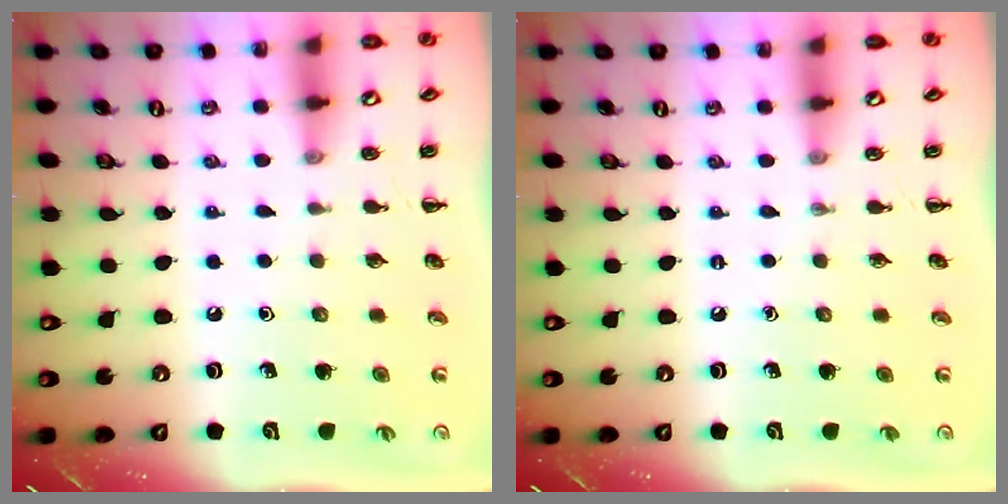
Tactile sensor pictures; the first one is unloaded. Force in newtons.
{"total": 0.0}